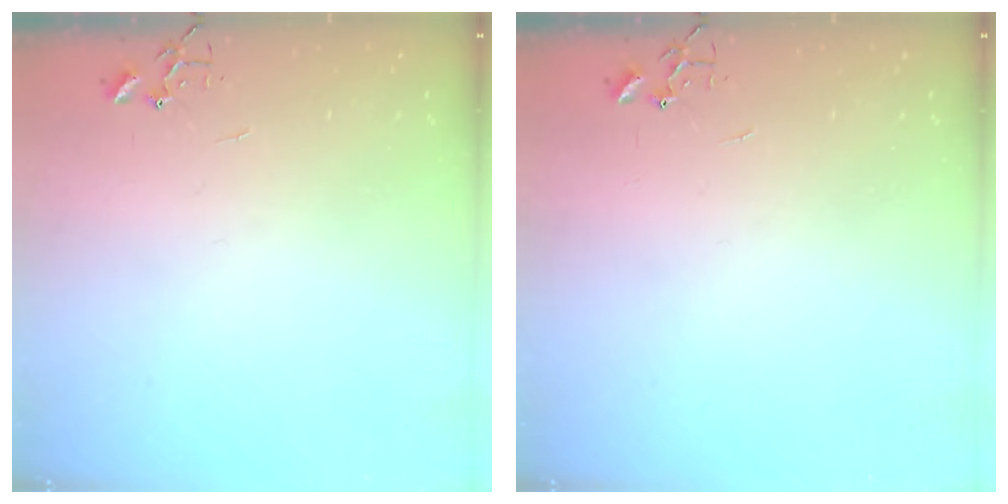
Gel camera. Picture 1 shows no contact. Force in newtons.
{"total": 0.0}